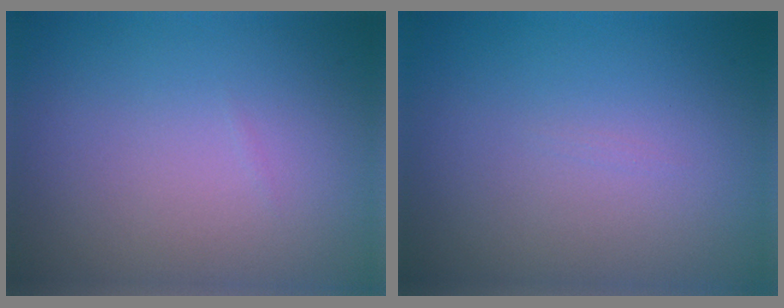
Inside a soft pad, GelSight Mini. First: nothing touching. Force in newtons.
{"total": 0.0}